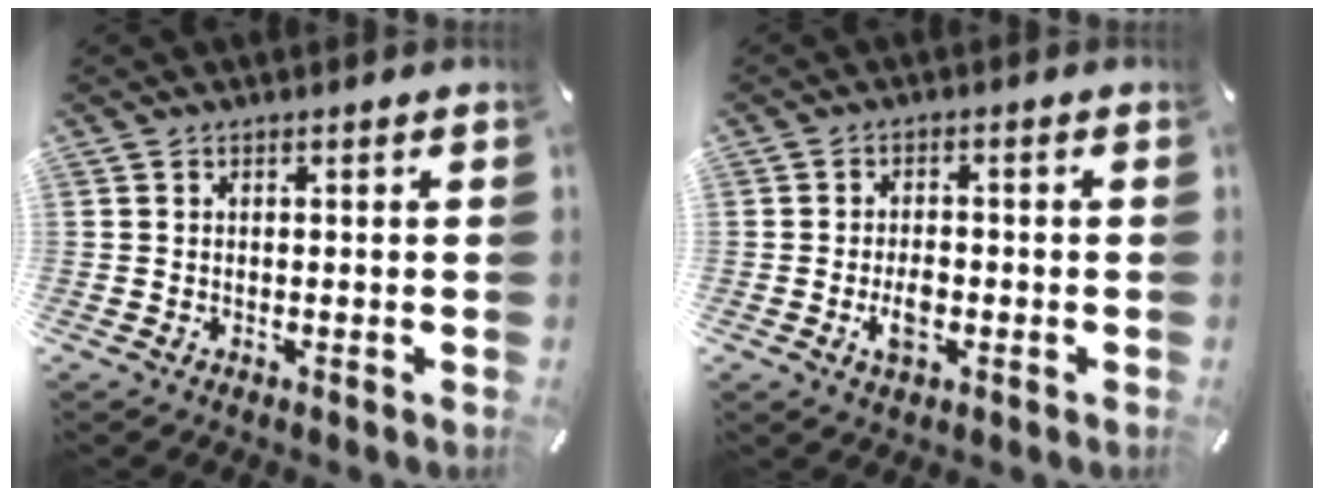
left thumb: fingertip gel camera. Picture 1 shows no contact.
{"total": 4.6, "force": [-1.4, 2.7, 3.4], "torque": [-0.064, 0.001, -0.027]}